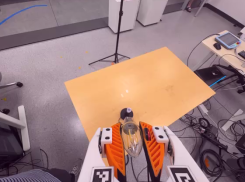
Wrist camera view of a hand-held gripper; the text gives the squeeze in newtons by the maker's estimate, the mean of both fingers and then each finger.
{"total": 21.2, "left": 23.1, "right": 19.4}